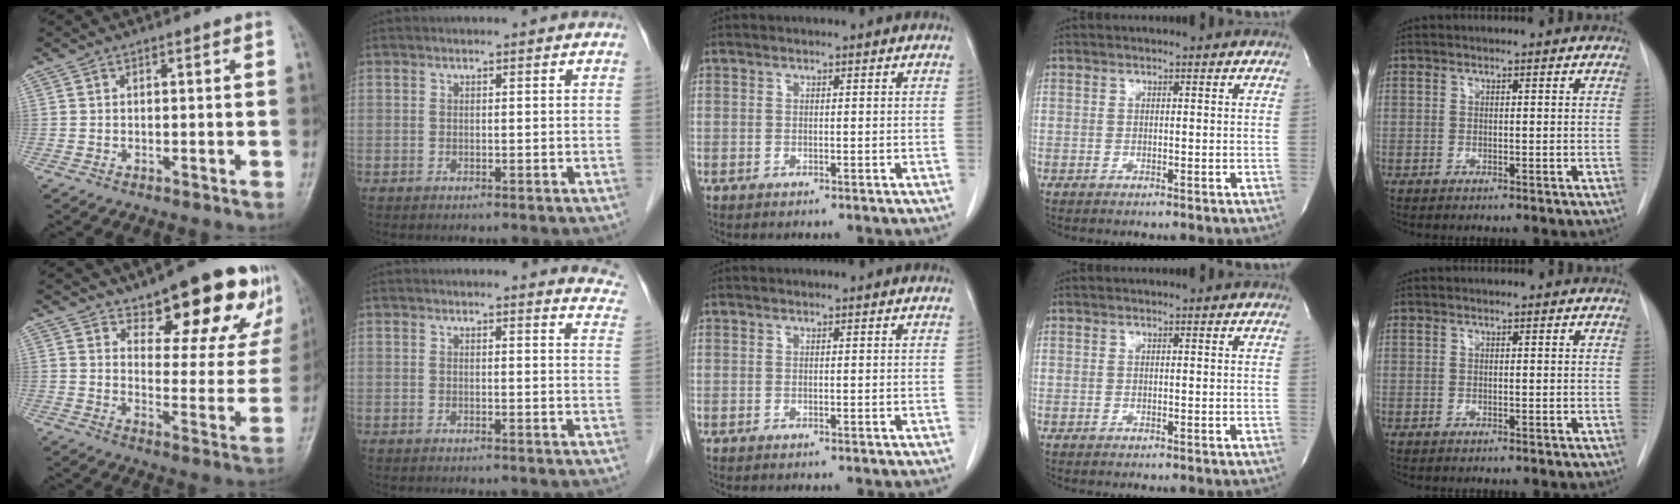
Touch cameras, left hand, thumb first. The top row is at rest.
{"thumb": {"total": 18.5, "force": [13.0, 7.2, 11.1], "torque": [-0.089, -0.081, 0.172]}, "index": {"total": 6.9, "force": [6.7, 1.1, 0.9], "torque": [0.021, -0.035, 0.034]}}